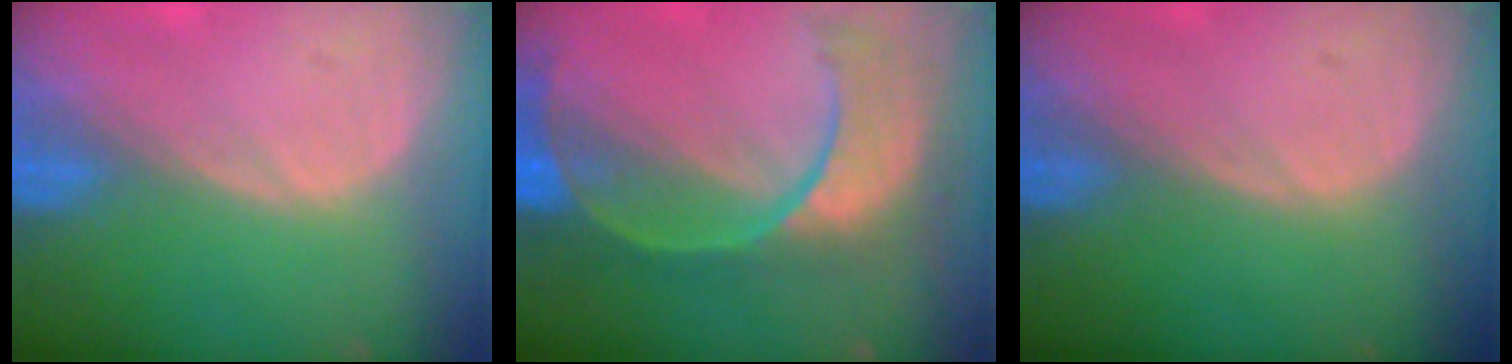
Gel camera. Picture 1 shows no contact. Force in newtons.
{"total": 11.1, "press": 9.4, "slide": 6.0}
{"total": 0.0}